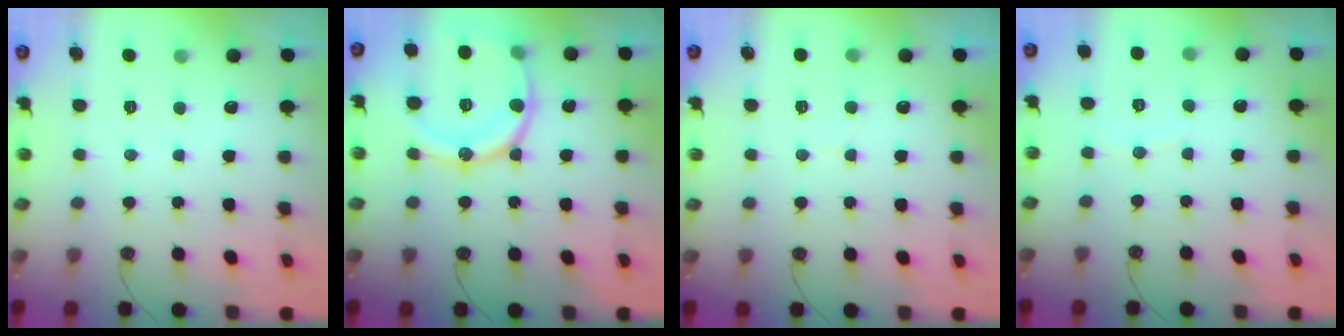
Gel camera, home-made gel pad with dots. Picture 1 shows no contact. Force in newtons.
{"total": 19.3, "press": 19.0, "slide": 3.4}
{"total": 5.4, "press": 5.4, "slide": 0.5}
{"total": 2.9, "press": 2.9, "slide": 0.3}